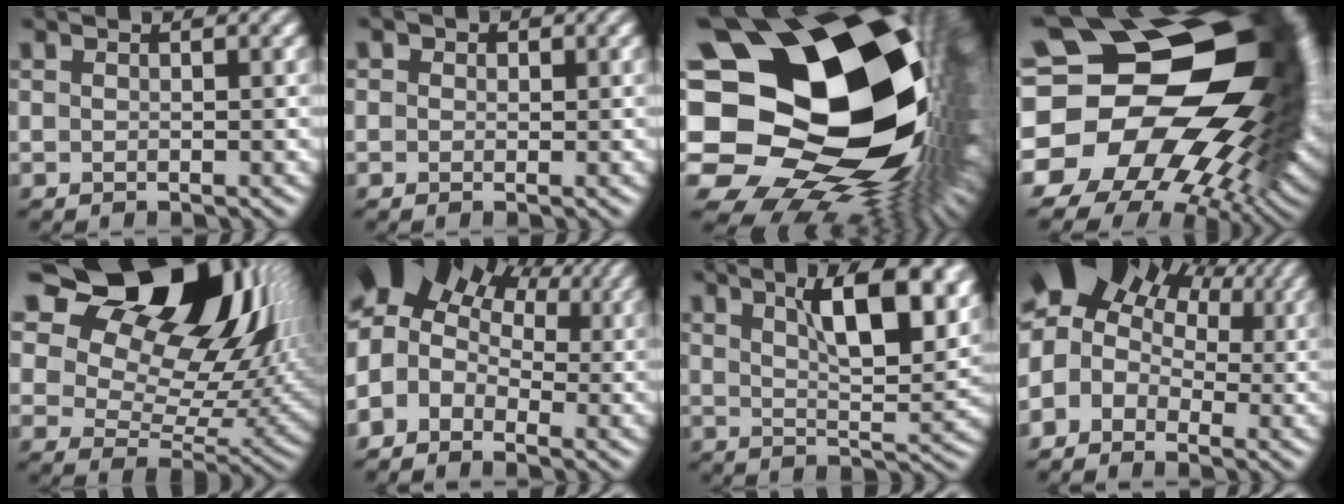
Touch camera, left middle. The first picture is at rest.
{"total": 1.8, "force": [0.9, 1.5, 0.5], "torque": [0.013, 0.011, -0.013]}
{"total": 22.9, "force": [0.1, 15.9, 16.4], "torque": [-0.299, -0.050, 0.014]}
{"total": 21.7, "force": [1.0, 15.7, 14.9], "torque": [-0.236, 0.008, -0.009]}
{"total": 19.0, "force": [10.1, 11.2, 11.6], "torque": [-0.198, 0.062, 0.155]}
{"total": 7.8, "force": [1.5, 6.1, 4.5], "torque": [-0.082, 0.019, 0.020]}
{"total": 9.5, "force": [4.8, 2.9, 7.6], "torque": [-0.100, 0.013, 0.070]}
{"total": 8.9, "force": [2.3, 7.1, 4.9], "torque": [-0.095, 0.028, 0.023]}